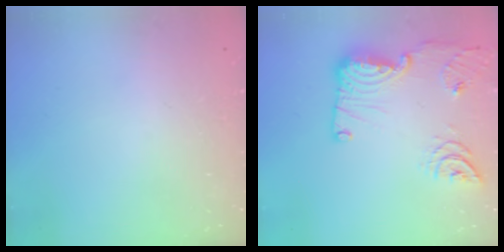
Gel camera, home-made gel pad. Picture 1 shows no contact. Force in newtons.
{"total": 20.1, "press": 19.4, "slide": 5.4}